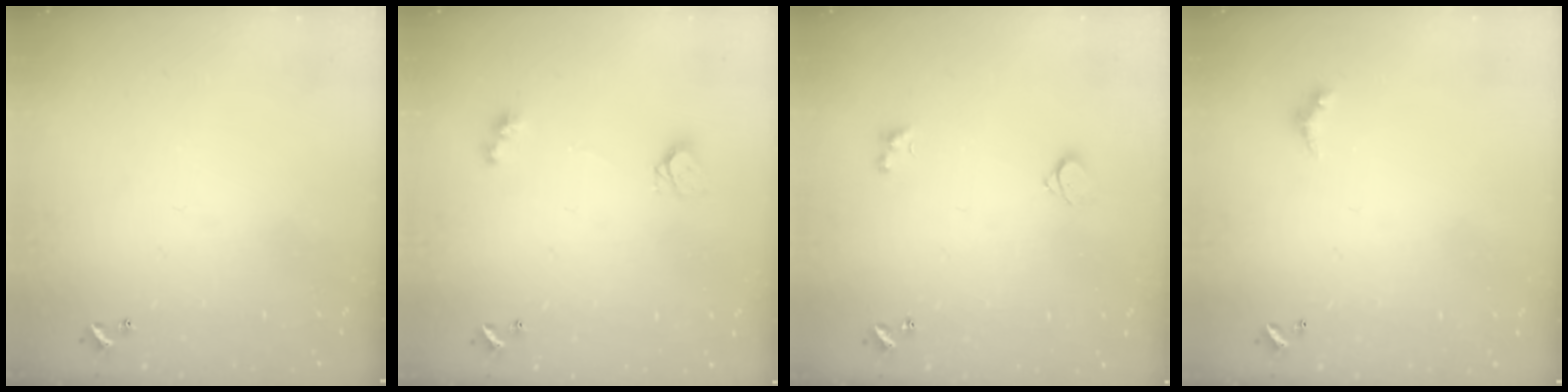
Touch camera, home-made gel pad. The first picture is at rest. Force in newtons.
{"total": 4.5, "press": 4.4, "slide": 0.2}
{"total": 2.8, "press": 2.5, "slide": 1.3}
{"total": 2.6, "press": 2.5, "slide": 0.6}